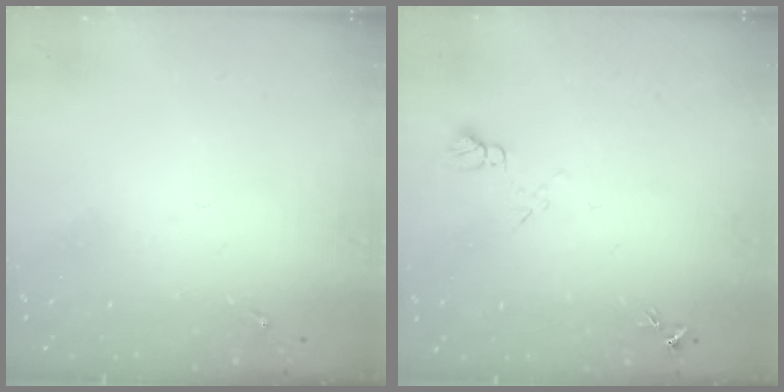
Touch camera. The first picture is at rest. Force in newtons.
{"total": 7.1, "press": 7.1, "slide": 0.7}